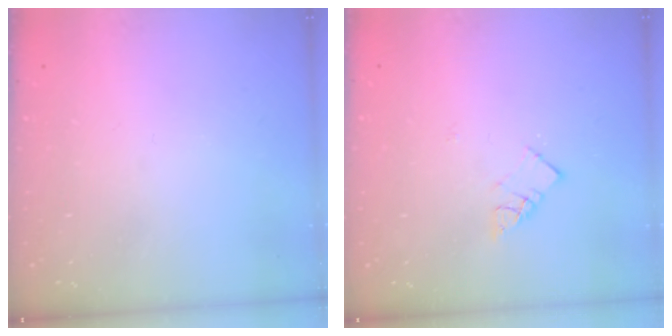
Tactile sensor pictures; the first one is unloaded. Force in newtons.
{"total": 5.4, "press": 5.4, "slide": 0.1}